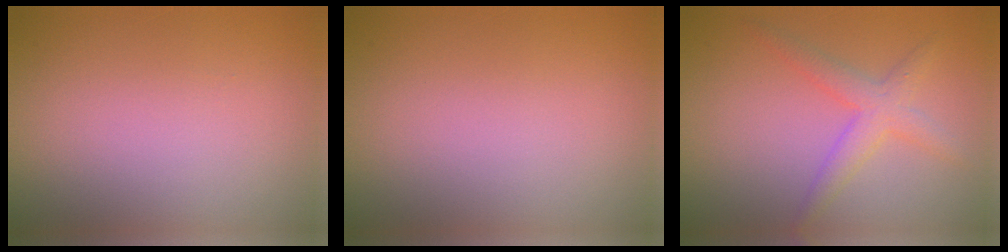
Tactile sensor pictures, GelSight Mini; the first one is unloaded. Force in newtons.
{"total": 0.0}
{"total": 2.9, "press": 2.9, "slide": 0.1}